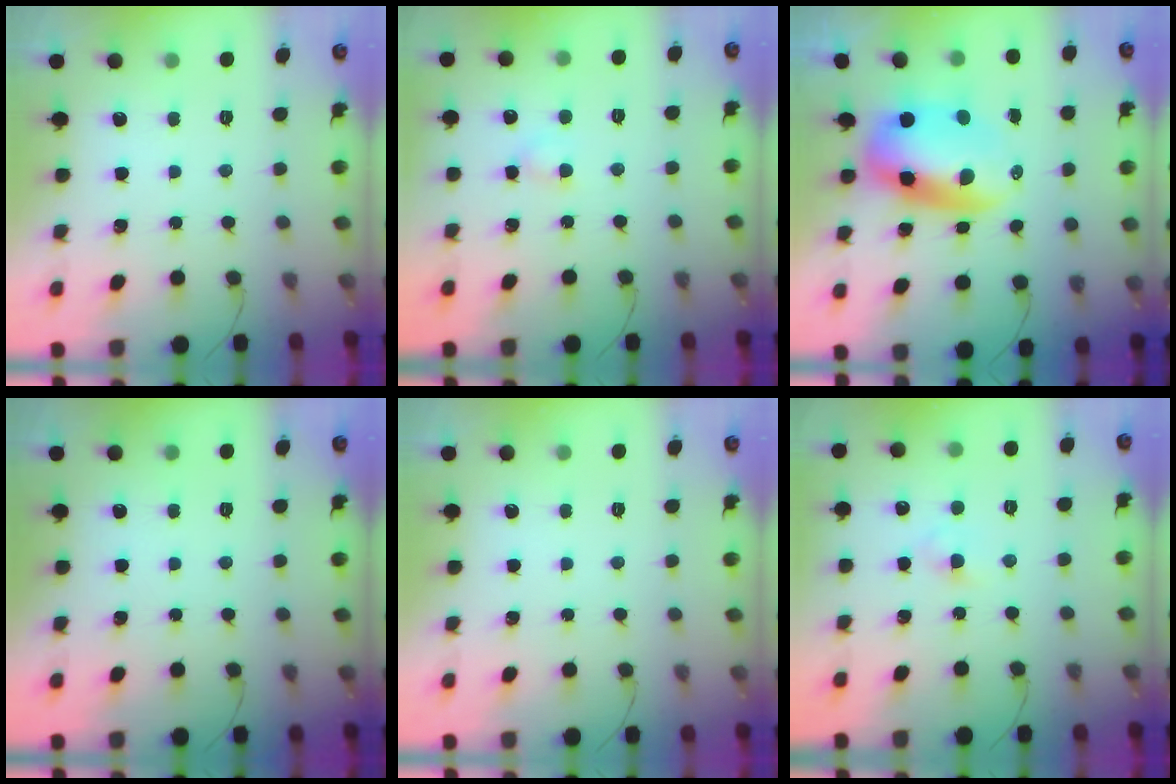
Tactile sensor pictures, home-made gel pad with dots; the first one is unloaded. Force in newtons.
{"total": 3.1, "press": 2.9, "slide": 1.1}
{"total": 9.8, "press": 9.6, "slide": 2.4}
{"total": 0.0}
{"total": 0.0}
{"total": 2.6, "press": 2.4, "slide": 1.1}